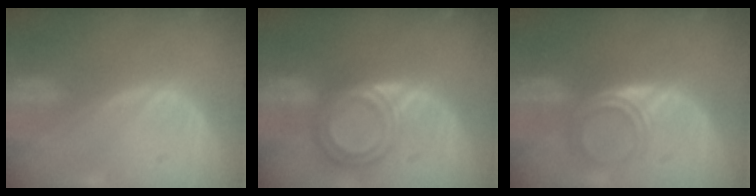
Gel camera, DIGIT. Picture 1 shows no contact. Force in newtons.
{"total": 6.9, "press": 6.2, "slide": 3.1}
{"total": 4.8, "press": 3.9, "slide": 2.8}